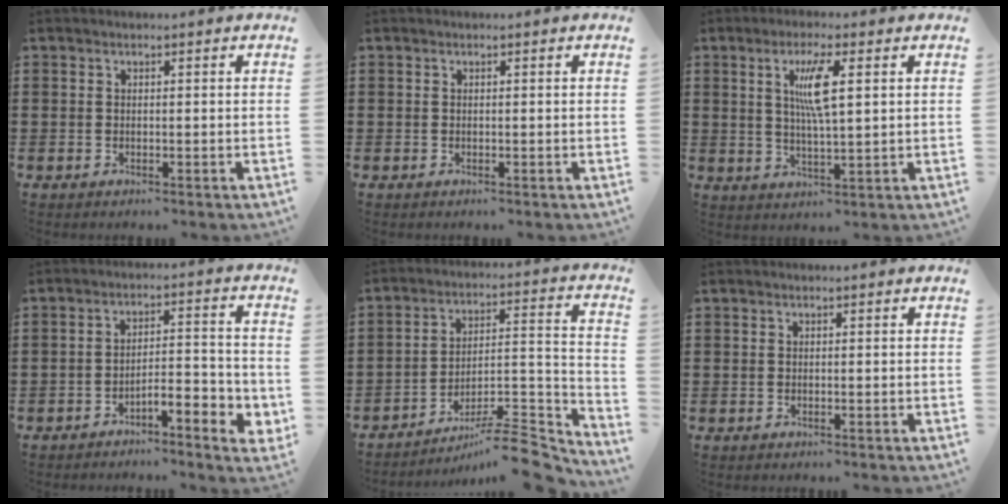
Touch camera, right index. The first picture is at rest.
{"total": 0.0}
{"total": 6.3, "force": [1.8, 1.1, 5.9], "torque": [-0.120, 0.003, 0.027]}
{"total": 4.5, "force": [-3.6, 0.7, 2.6], "torque": [-0.045, 0.002, -0.070]}
{"total": 9.2, "force": [-7.9, 1.2, 4.6], "torque": [-0.062, 0.014, -0.152]}
{"total": 0.0}